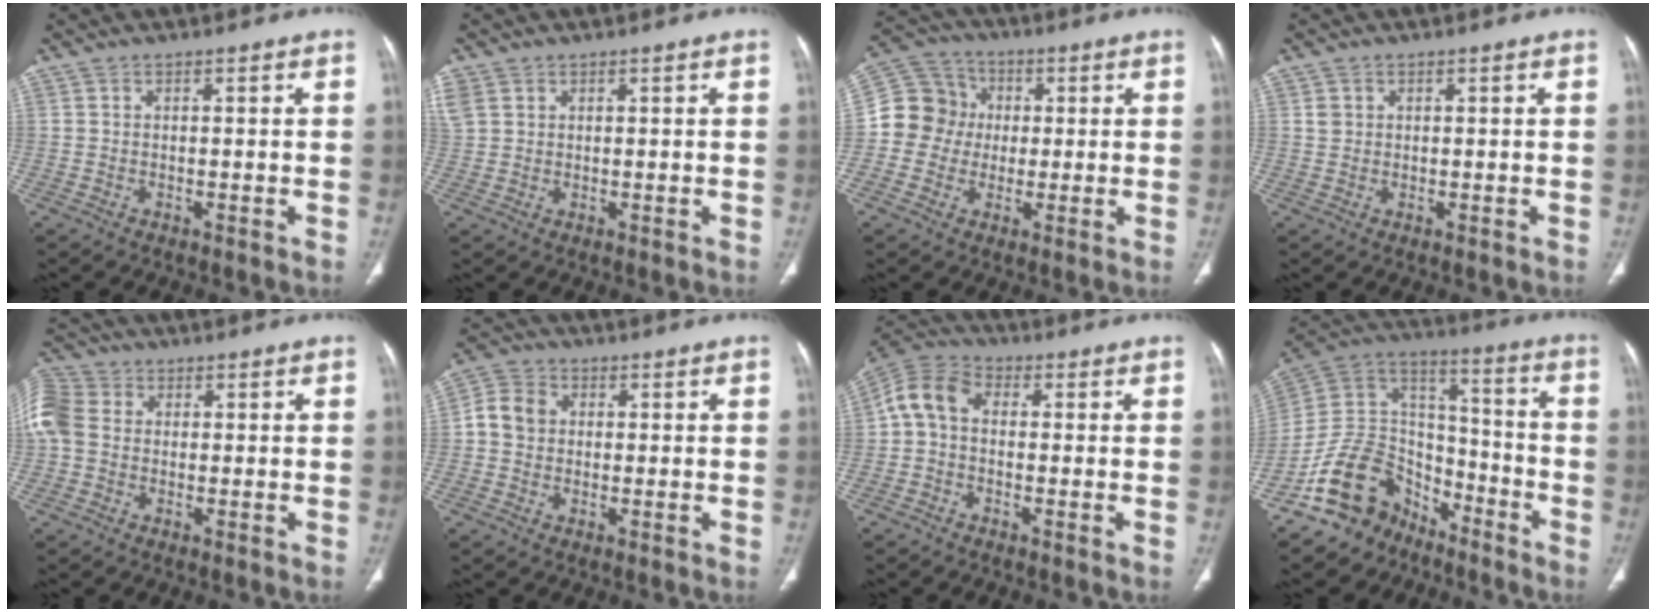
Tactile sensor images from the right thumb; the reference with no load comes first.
{"total": 5.1, "force": [2.1, 4.1, 2.1], "torque": [-0.067, 0.014, 0.054]}
{"total": 10.7, "force": [0.0, 10.1, 3.6], "torque": [-0.045, 0.027, -0.008]}
{"total": 1.5, "force": [0.6, 1.3, 0.4], "torque": [0.002, 0.003, 0.012]}
{"total": 10.5, "force": [1.0, 8.6, 5.9], "torque": [-0.150, 0.029, 0.016]}
{"total": 5.8, "force": [0.3, 5.1, 2.8], "torque": [-0.045, 0.016, -0.003]}
{"total": 7.6, "force": [0.0, 5.5, 5.3], "torque": [-0.095, 0.024, -0.015]}
{"total": 15.4, "force": [-10.6, 10.2, 4.6], "torque": [-0.048, 0.110, -0.195]}